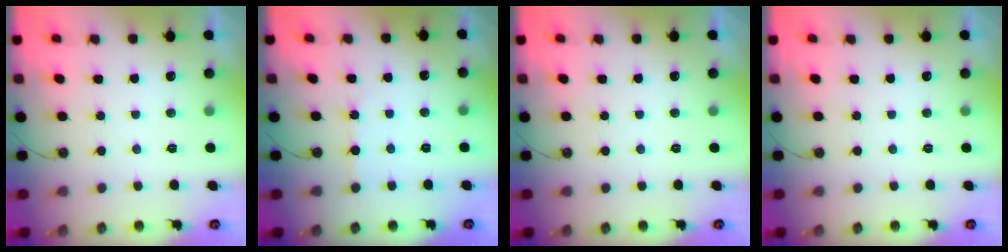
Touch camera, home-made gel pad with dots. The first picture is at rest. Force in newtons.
{"total": 2.3, "press": 2.3, "slide": 0.4}
{"total": 0.0}
{"total": 0.0}